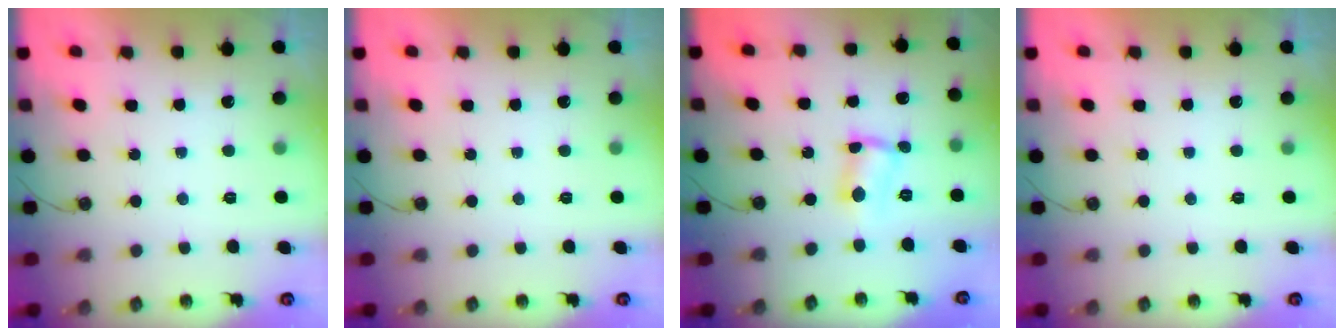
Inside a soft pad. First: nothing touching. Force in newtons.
{"total": 0.0}
{"total": 2.8, "press": 2.8, "slide": 0.6}
{"total": 0.0}